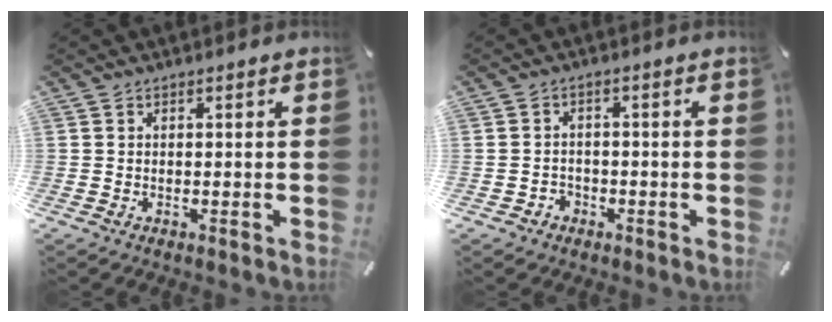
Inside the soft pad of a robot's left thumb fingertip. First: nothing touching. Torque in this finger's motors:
{"motor_torque": [0.58, 0.53, -0.14, -0.14, -0.03]}